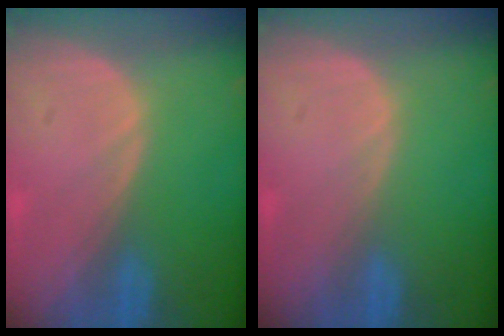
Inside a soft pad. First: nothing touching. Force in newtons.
{"total": 0.0}